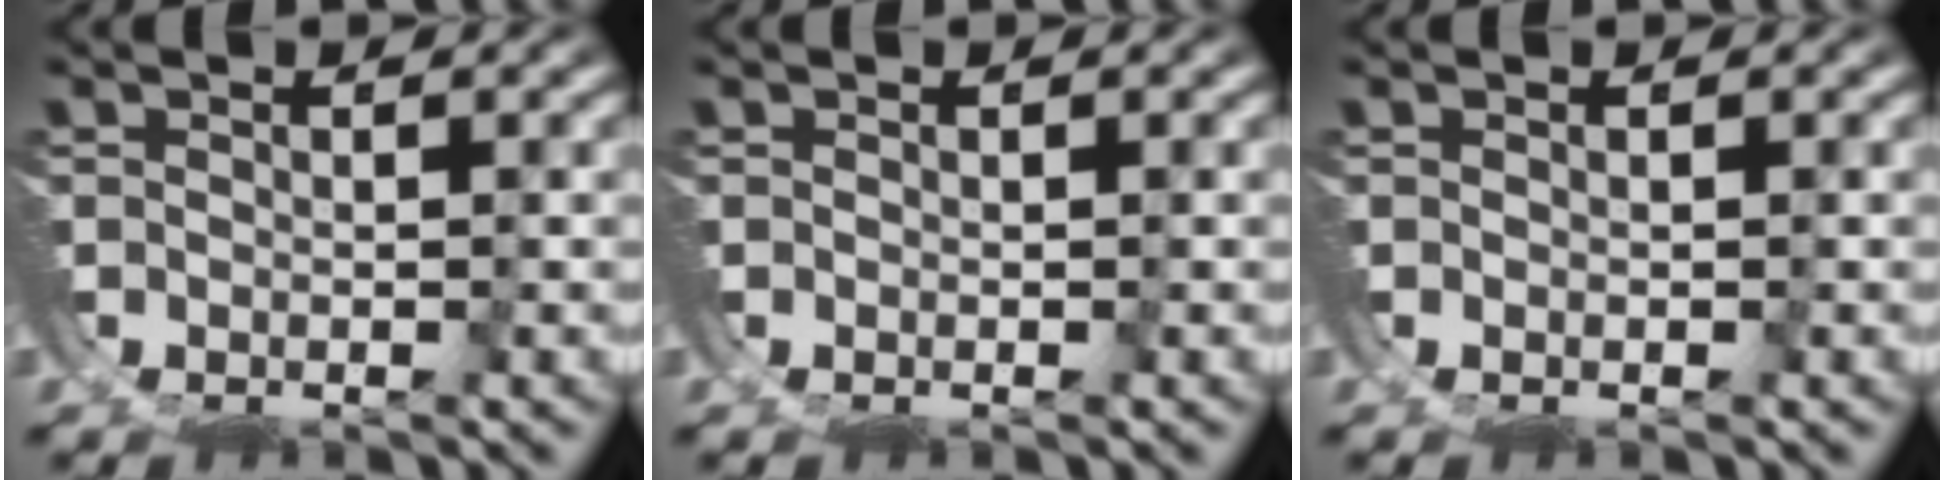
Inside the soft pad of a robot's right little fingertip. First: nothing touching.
{"total": 0.0}
{"total": 0.0}